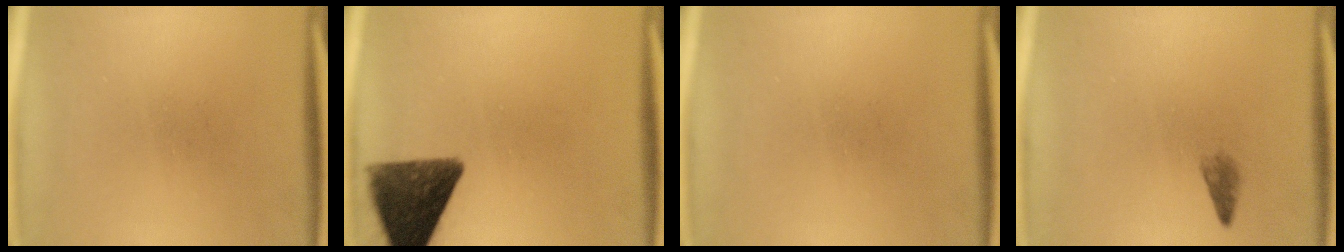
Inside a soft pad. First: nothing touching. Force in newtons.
{"total": 11.8}
{"total": 0.0}
{"total": 1.2}